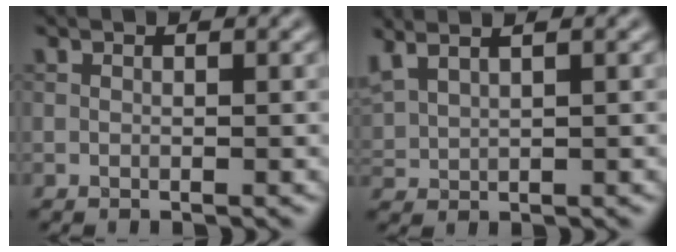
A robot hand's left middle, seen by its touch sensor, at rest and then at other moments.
{"total": 3.3, "force": [2.6, 1.0, 1.7], "torque": [-0.050, 0.019, 0.053]}